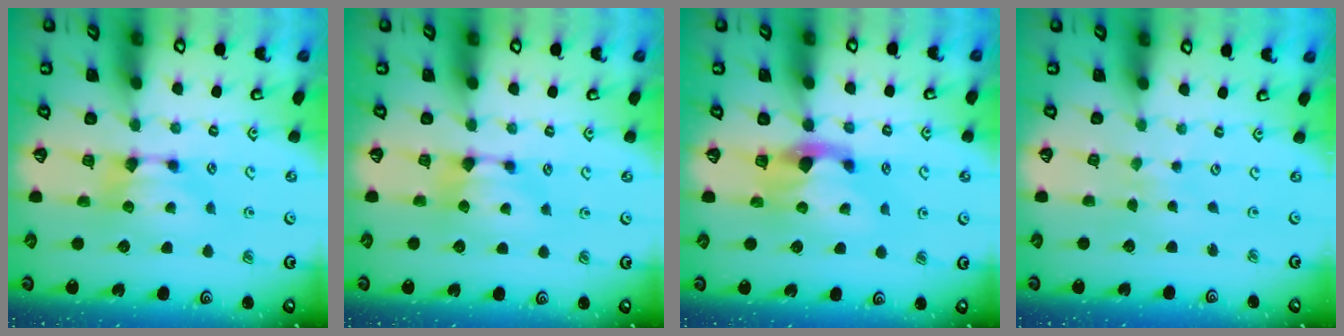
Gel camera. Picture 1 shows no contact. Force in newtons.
{"total": 1.1, "press": 0.4, "slide": 1.1}
{"total": 2.9, "press": 2.6, "slide": 1.3}
{"total": 3.7, "press": 3.7, "slide": 0.0}